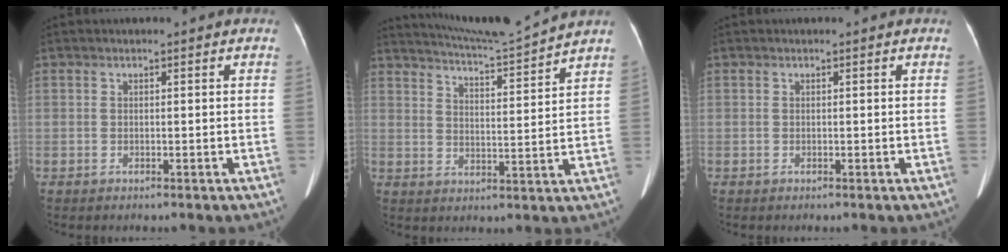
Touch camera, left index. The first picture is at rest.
{"total": 10.3, "force": [9.8, -2.5, 2.1], "torque": [-0.050, -0.026, 0.156]}
{"total": 0.0}